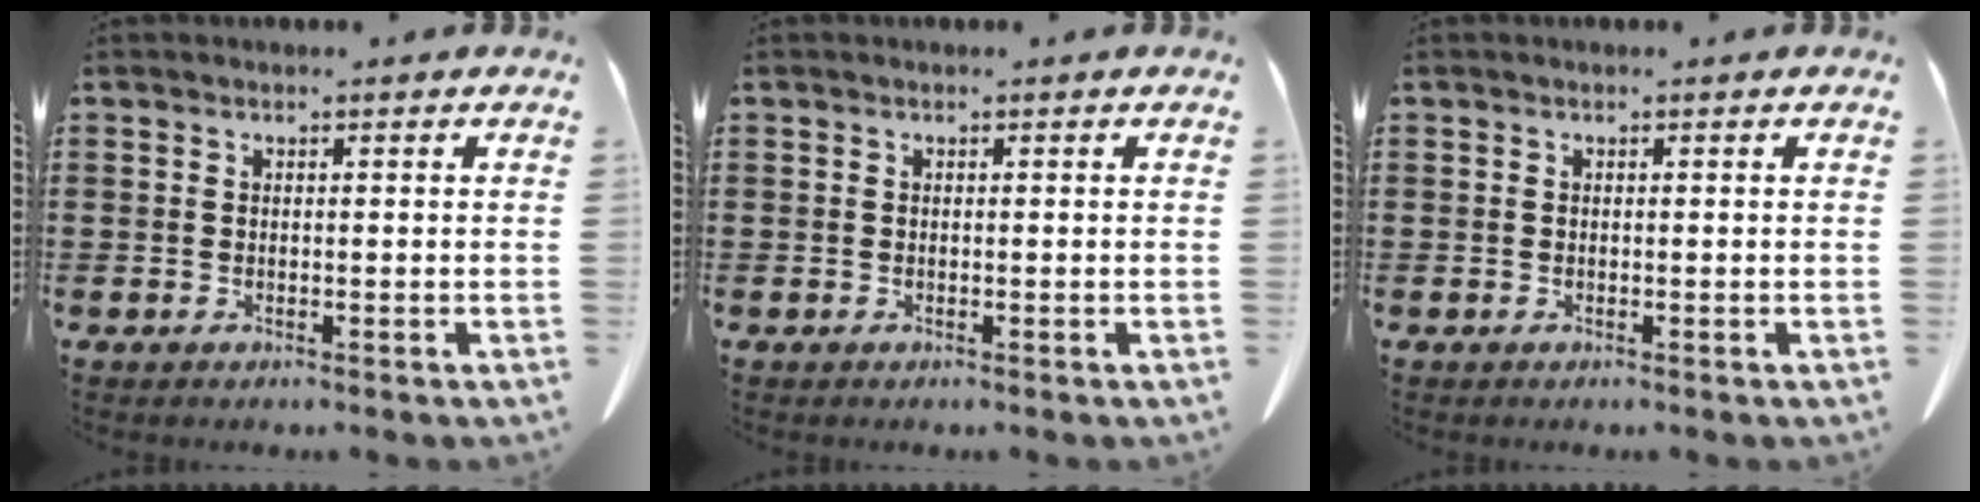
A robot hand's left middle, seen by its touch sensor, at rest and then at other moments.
{"total": 0.0}
{"total": 0.0}